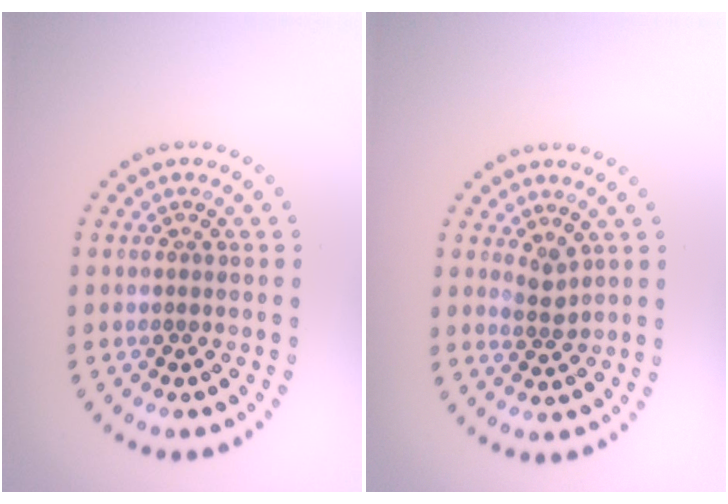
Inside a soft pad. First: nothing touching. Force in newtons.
{"total": 1.5, "press": 1.0, "slide": 1.1}